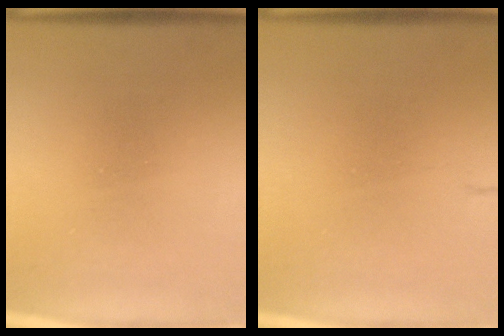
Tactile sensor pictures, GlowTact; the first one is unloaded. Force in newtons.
{"total": 1.6}